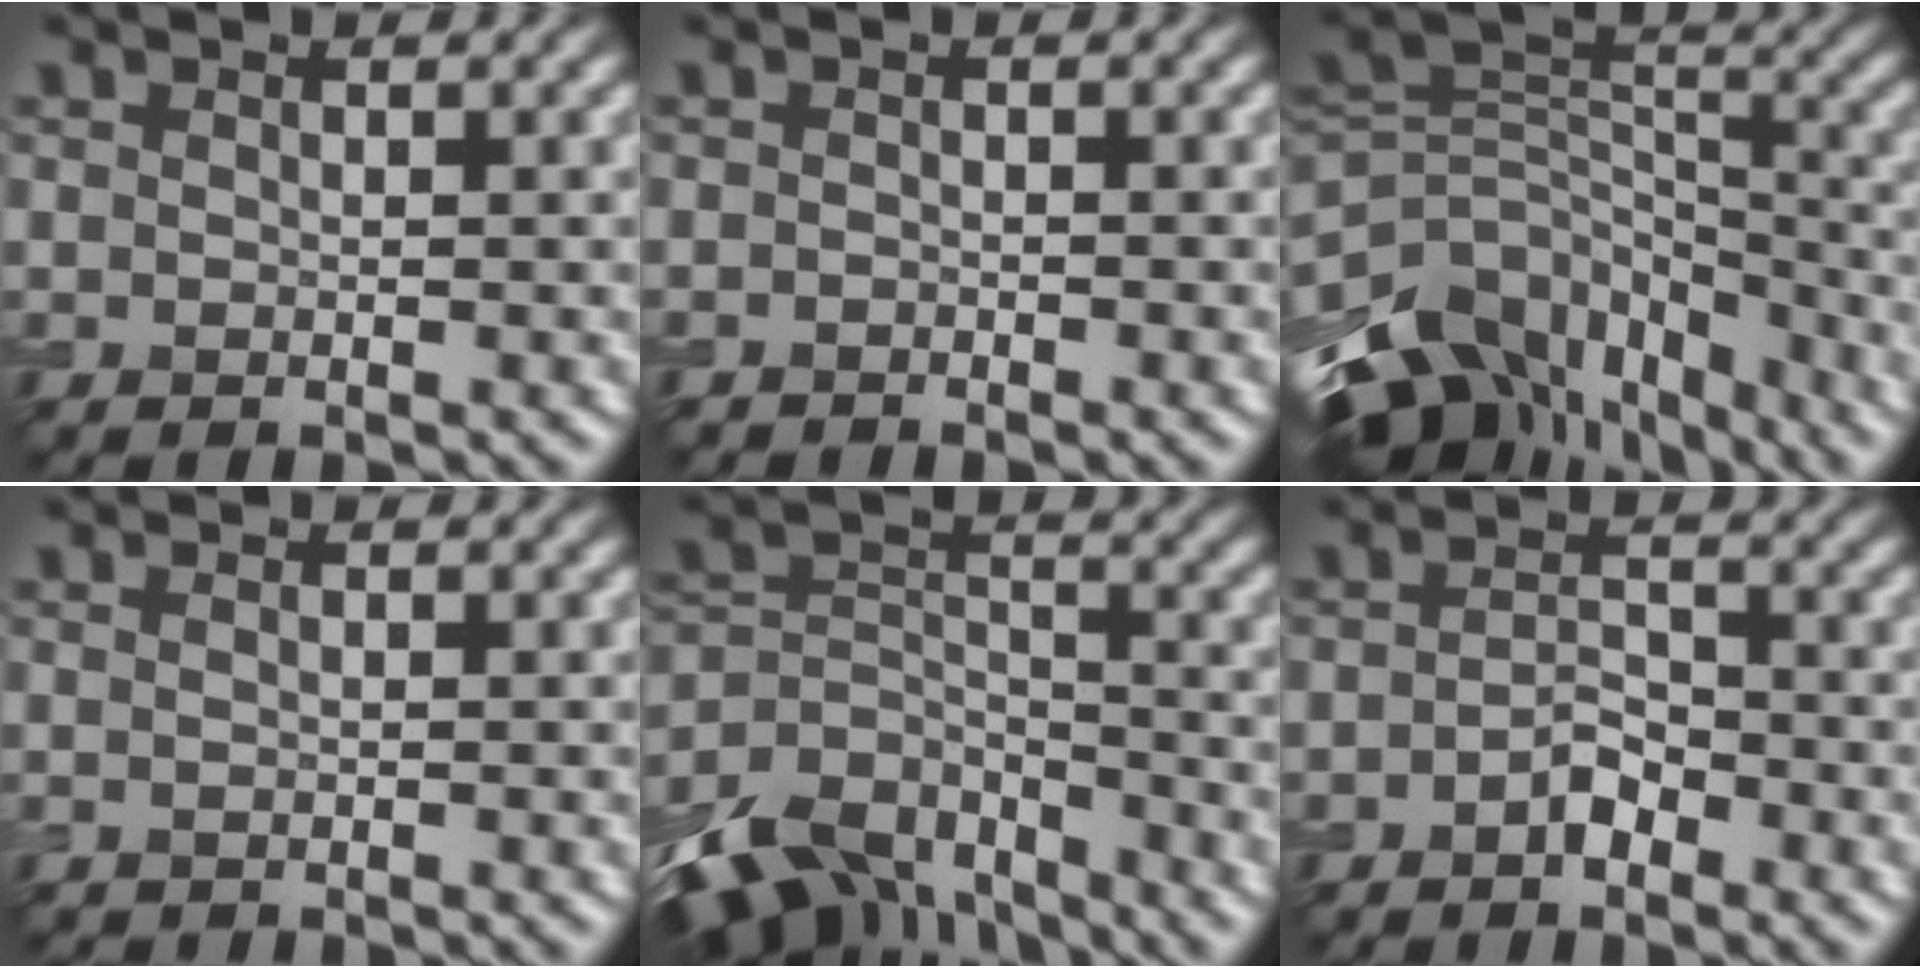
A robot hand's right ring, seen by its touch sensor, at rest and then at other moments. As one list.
[{"total": 0.8, "force": [-0.8, 0.2, 0.0], "torque": [0.002, -0.003, -0.015]}, {"total": 12.4, "force": [-7.5, 7.5, 6.5], "torque": [-0.157, 0.006, -0.122]}, {"total": 0.9, "force": [-0.5, 0.3, 0.7], "torque": [-0.006, -0.012, -0.013]}, {"total": 10.8, "force": [-8.1, 5.5, 4.6], "torque": [-0.100, -0.001, -0.145]}, {"total": 2.1, "force": [-1.3, 0.9, 1.3], "torque": [-0.023, 0.006, -0.026]}]